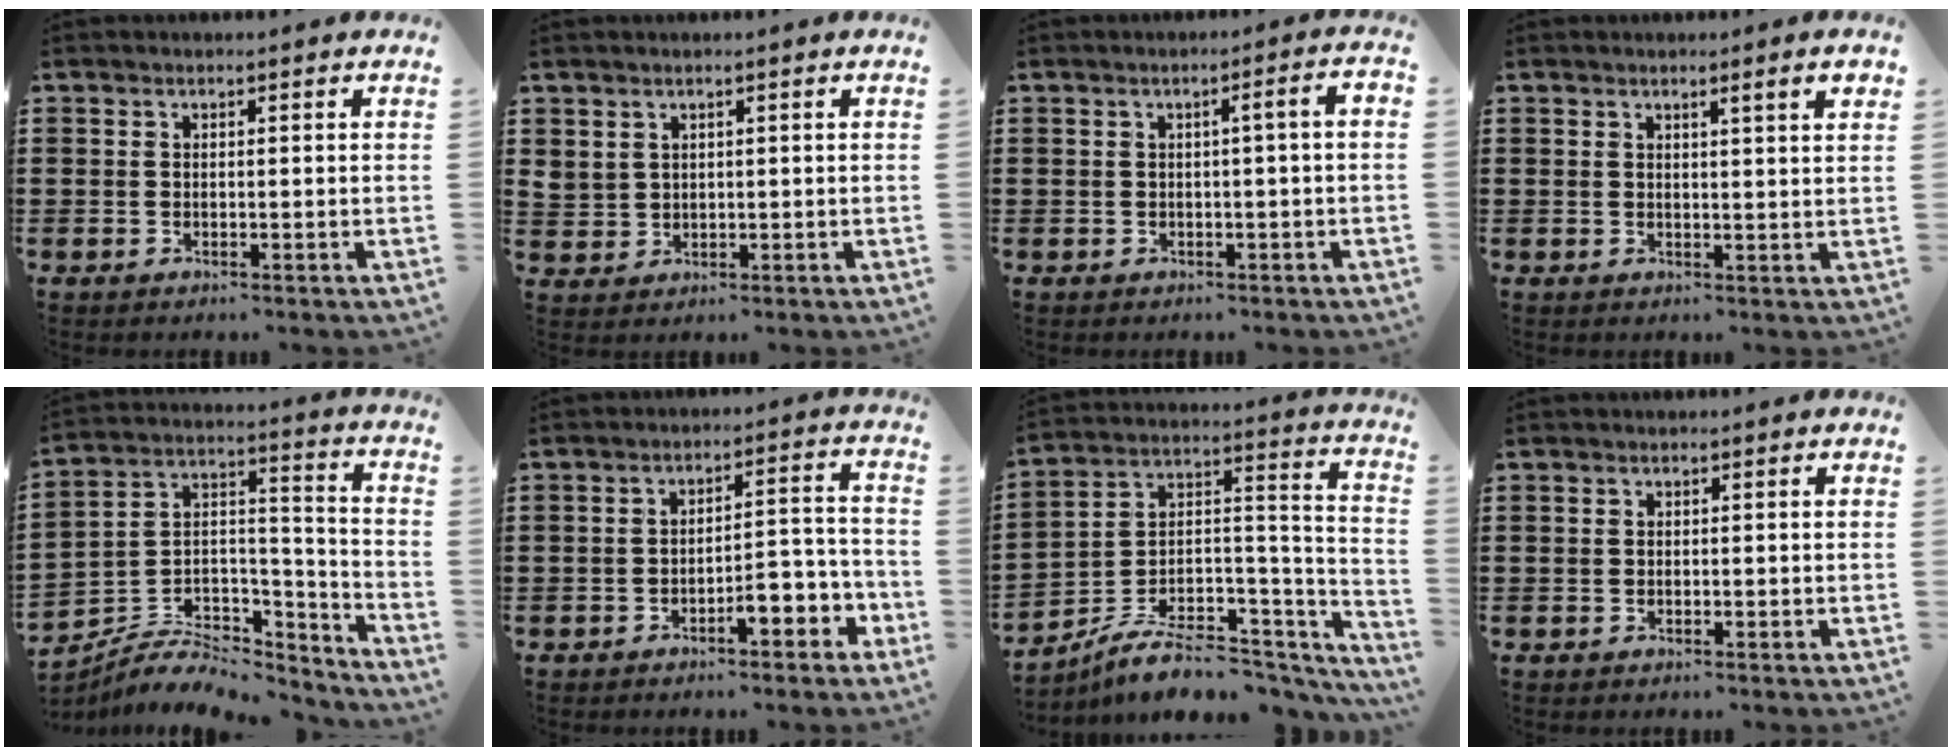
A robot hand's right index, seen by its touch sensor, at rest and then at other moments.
{"total": 1.9, "force": [1.2, 1.4, 0.3], "torque": [-0.014, 0.005, 0.023]}
{"total": 2.2, "force": [-0.4, -0.1, 2.2], "torque": [-0.036, -0.003, -0.011]}
{"total": 2.4, "force": [1.4, -0.2, 2.0], "torque": [-0.031, -0.005, 0.022]}
{"total": 6.6, "force": [-4.9, 3.6, 2.4], "torque": [-0.052, 0.003, -0.093]}
{"total": 5.0, "force": [-3.4, 1.3, 3.4], "torque": [-0.051, 0.006, -0.067]}
{"total": 8.3, "force": [-5.7, 3.8, 4.6], "torque": [-0.081, 0.015, -0.105]}
{"total": 0.0}